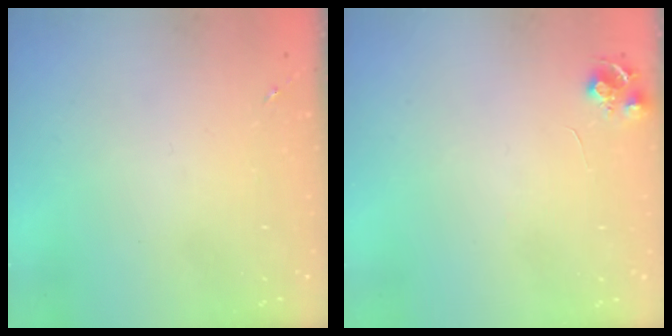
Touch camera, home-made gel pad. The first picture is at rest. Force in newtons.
{"total": 6.8, "press": 6.7, "slide": 0.9}